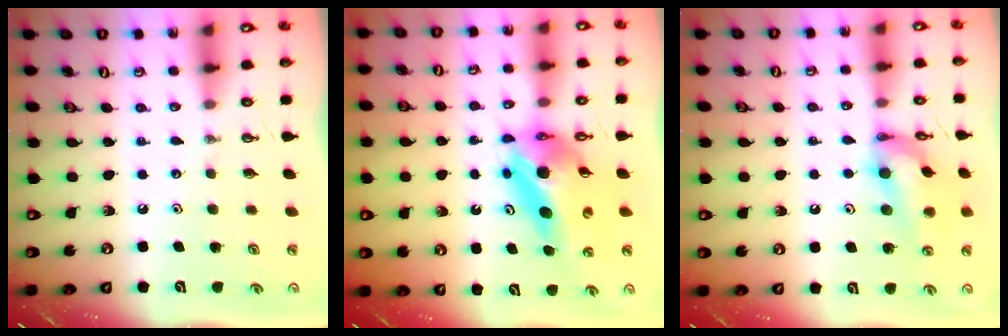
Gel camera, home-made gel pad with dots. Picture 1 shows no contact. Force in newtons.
{"total": 13.9, "press": 13.8, "slide": 1.3}
{"total": 14.0, "press": 13.9, "slide": 0.8}